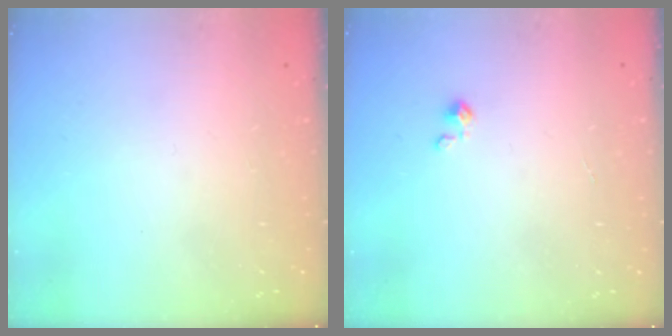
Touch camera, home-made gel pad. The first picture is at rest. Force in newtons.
{"total": 2.3, "press": 2.2, "slide": 0.3}